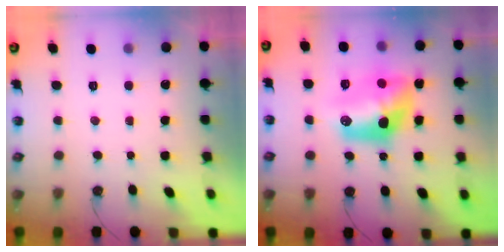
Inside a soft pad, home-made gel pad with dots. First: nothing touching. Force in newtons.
{"total": 13.5, "press": 13.4, "slide": 1.1}